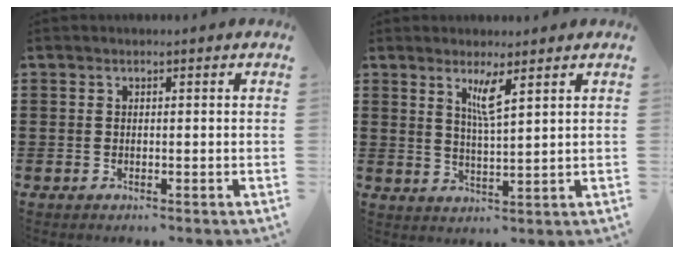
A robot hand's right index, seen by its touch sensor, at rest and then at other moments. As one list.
[{"total": 4.0, "force": [2.3, 0.2, 3.2], "torque": [-0.062, -0.003, 0.037]}]